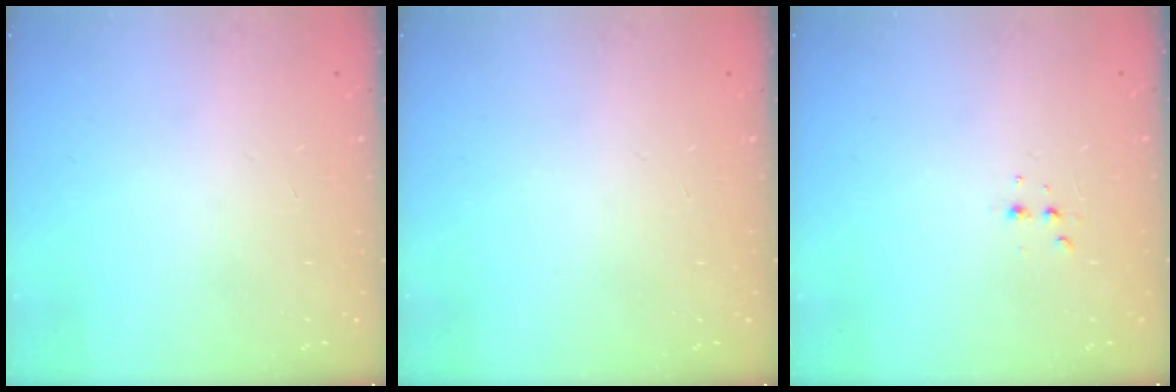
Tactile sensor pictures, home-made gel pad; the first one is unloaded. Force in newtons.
{"total": 0.0}
{"total": 3.1, "press": 3.0, "slide": 0.6}